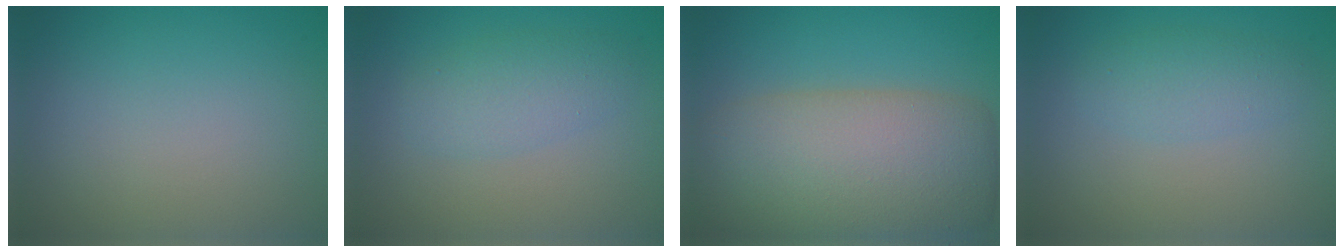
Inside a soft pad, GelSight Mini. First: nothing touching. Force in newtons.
{"total": 3.0, "press": 3.0, "slide": 0.1}
{"total": 11.8, "press": 11.8, "slide": 0.8}
{"total": 2.3, "press": 2.3, "slide": 0.0}